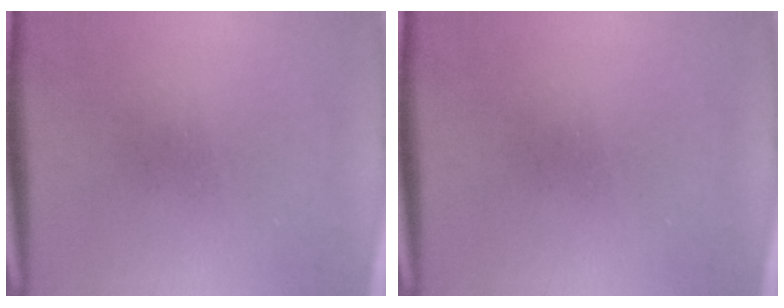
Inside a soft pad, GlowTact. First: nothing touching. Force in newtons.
{"total": 0.0}